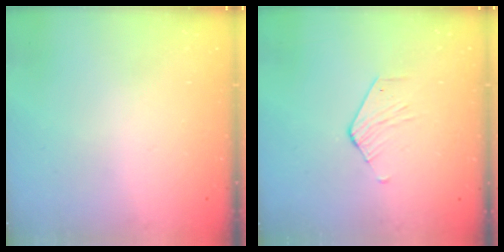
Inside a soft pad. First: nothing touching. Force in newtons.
{"total": 2.5, "press": 2.5, "slide": 0.2}